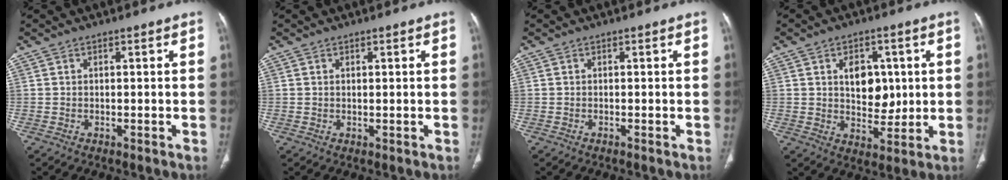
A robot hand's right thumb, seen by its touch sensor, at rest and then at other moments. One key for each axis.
{"total": 0.0}
{"total": 0.0}
{"total": 8.8, "fx": 1.9, "fy": 6.1, "fz": 6.1, "tx": -0.050, "ty": -0.011, "tz": 0.035}